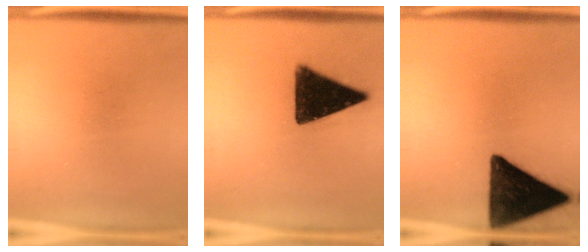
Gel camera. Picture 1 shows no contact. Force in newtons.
{"total": 15.9}
{"total": 16.2}